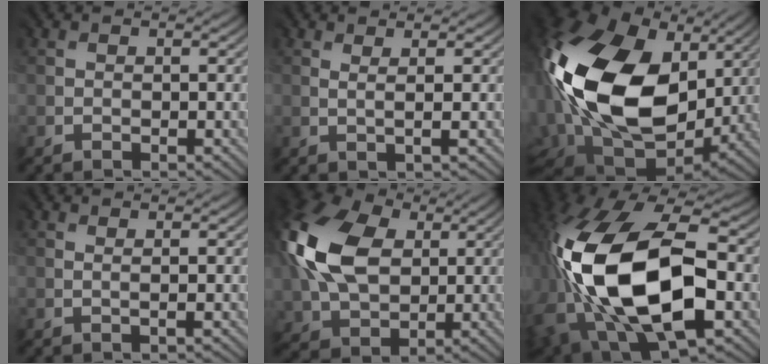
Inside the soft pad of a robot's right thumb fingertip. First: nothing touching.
{"total": 1.2, "force": [0.4, 0.1, 1.1], "torque": [-0.022, 0.004, 0.005]}
{"total": 22.2, "force": [3.2, 14.8, 16.2], "torque": [-0.408, -0.010, 0.068]}
{"total": 0.5, "force": [0.2, 0.0, 0.5], "torque": [-0.010, 0.005, 0.001]}
{"total": 15.4, "force": [3.4, 10.6, 10.6], "torque": [-0.274, 0.024, 0.066]}
{"total": 20.1, "force": [-2.8, 11.8, 16.0], "torque": [-0.377, -0.036, -0.035]}